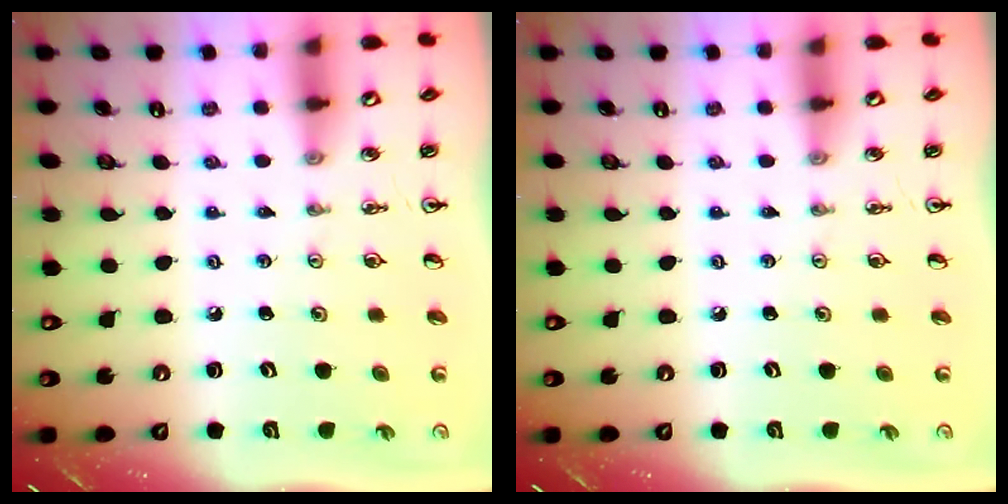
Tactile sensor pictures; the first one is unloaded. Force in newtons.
{"total": 0.0}